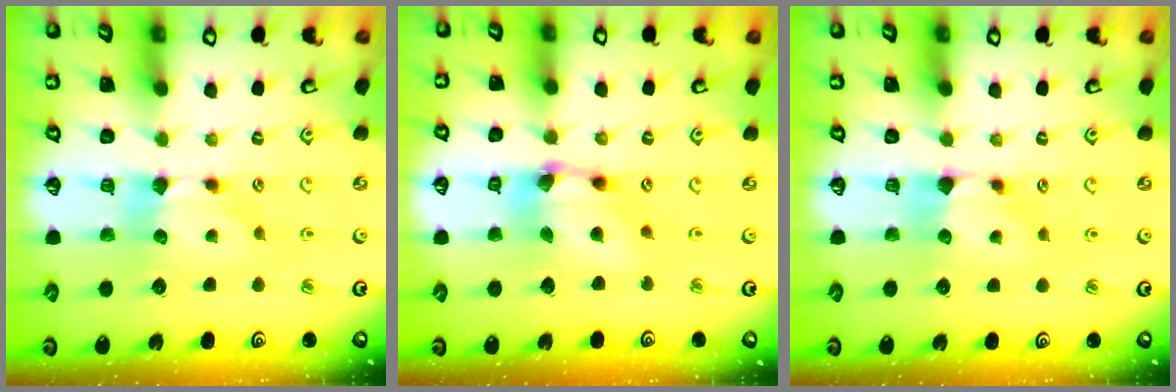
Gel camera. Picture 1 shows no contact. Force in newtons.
{"total": 6.5, "press": 6.0, "slide": 2.4}
{"total": 1.0, "press": 0.7, "slide": 0.6}